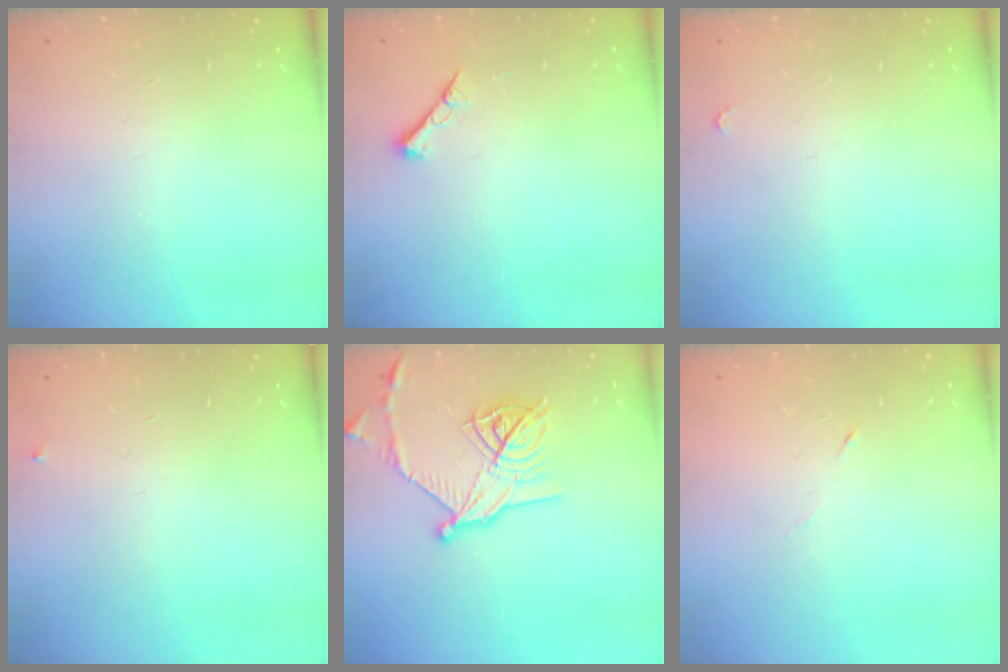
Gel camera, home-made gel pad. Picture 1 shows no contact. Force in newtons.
{"total": 4.3, "press": 4.3, "slide": 0.5}
{"total": 2.8, "press": 2.8, "slide": 0.4}
{"total": 3.0, "press": 2.9, "slide": 0.4}
{"total": 17.6, "press": 17.6, "slide": 0.9}
{"total": 3.1, "press": 3.0, "slide": 1.0}